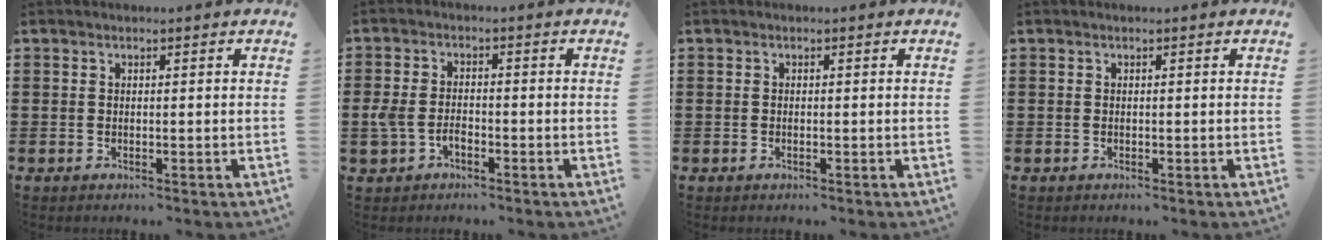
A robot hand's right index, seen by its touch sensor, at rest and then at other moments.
{"total": 3.2, "force": [-1.4, 1.9, 2.2], "torque": [-0.055, -0.004, -0.029]}
{"total": 0.0}
{"total": 0.0}